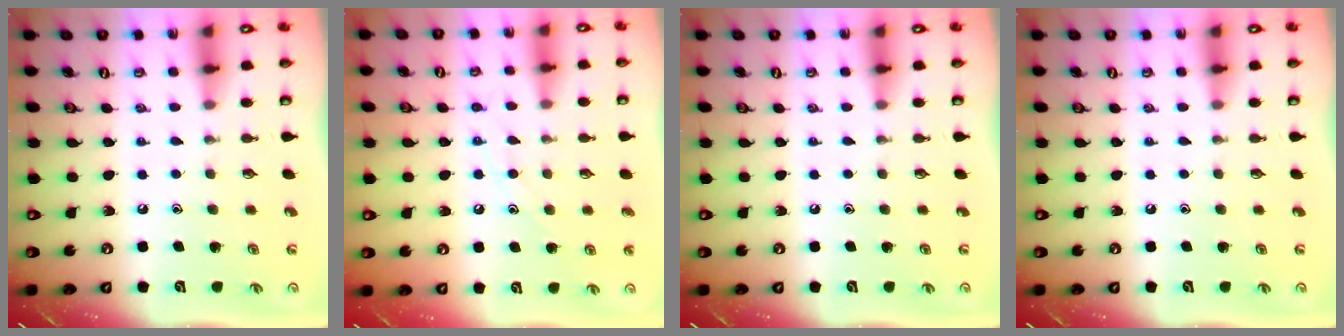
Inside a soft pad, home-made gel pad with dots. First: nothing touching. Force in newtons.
{"total": 7.9, "press": 7.9, "slide": 0.6}
{"total": 0.0}
{"total": 0.0}